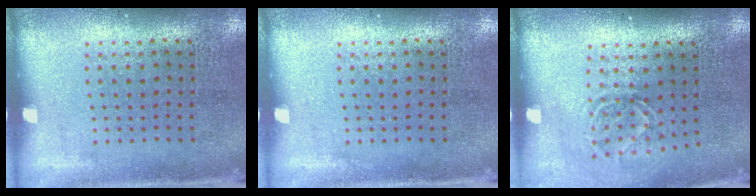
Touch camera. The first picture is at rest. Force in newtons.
{"total": 0.0}
{"total": 1.6, "press": 1.2, "slide": 1.1}